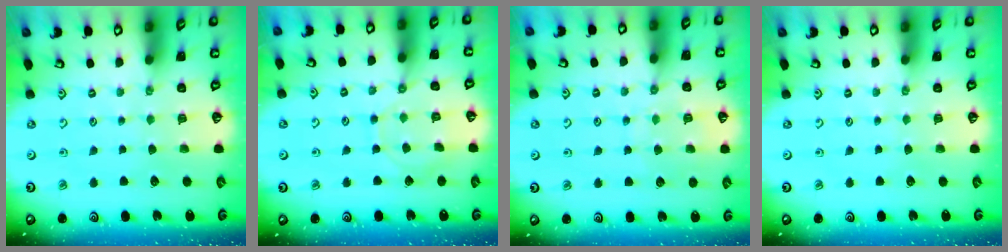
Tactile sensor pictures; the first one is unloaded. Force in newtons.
{"total": 8.2, "press": 8.1, "slide": 1.0}
{"total": 6.7, "press": 6.6, "slide": 0.6}
{"total": 0.0}